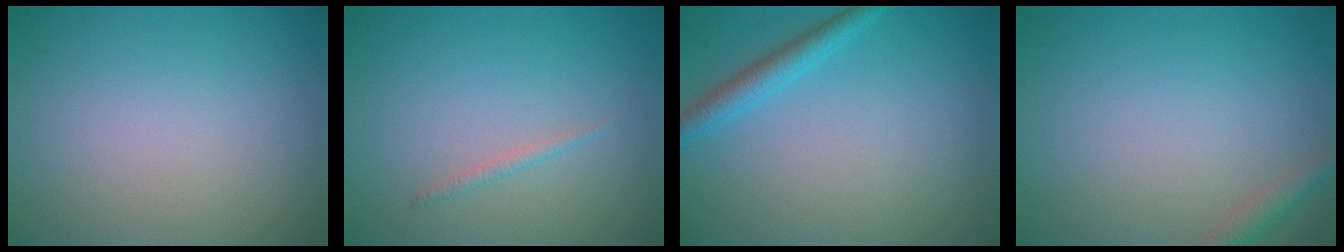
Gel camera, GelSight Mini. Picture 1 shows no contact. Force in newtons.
{"total": 0.7, "press": 0.7, "slide": 0.1}
{"total": 2.3, "press": 2.3, "slide": 0.2}
{"total": 1.6, "press": 1.6, "slide": 0.1}